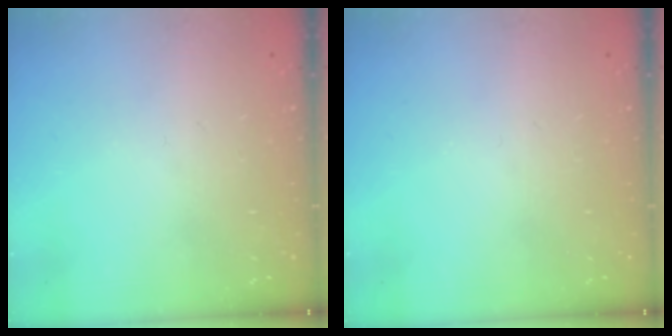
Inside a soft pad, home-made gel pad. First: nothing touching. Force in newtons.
{"total": 0.0}